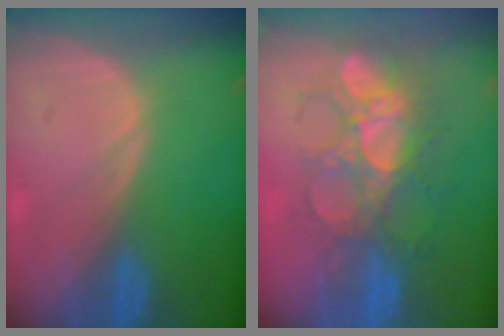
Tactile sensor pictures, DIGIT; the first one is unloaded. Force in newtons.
{"total": 9.1, "press": 8.6, "slide": 2.9}